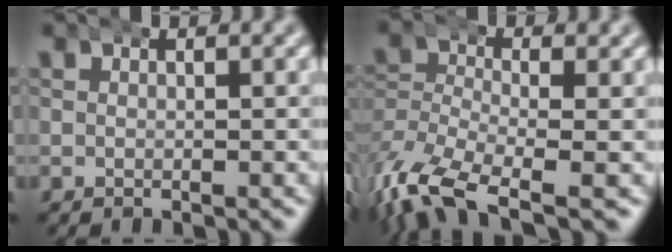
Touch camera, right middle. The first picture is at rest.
{"total": 6.6, "force": [-3.6, 3.2, 4.4], "torque": [-0.108, -0.036, -0.046]}